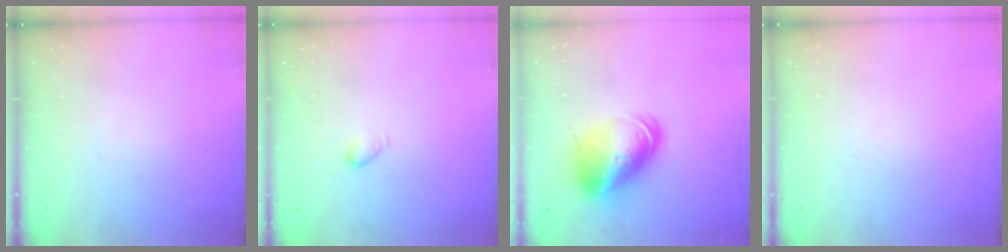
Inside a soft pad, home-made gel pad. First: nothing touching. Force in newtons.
{"total": 3.1, "press": 3.1, "slide": 0.6}
{"total": 13.6, "press": 13.4, "slide": 2.4}
{"total": 0.0}